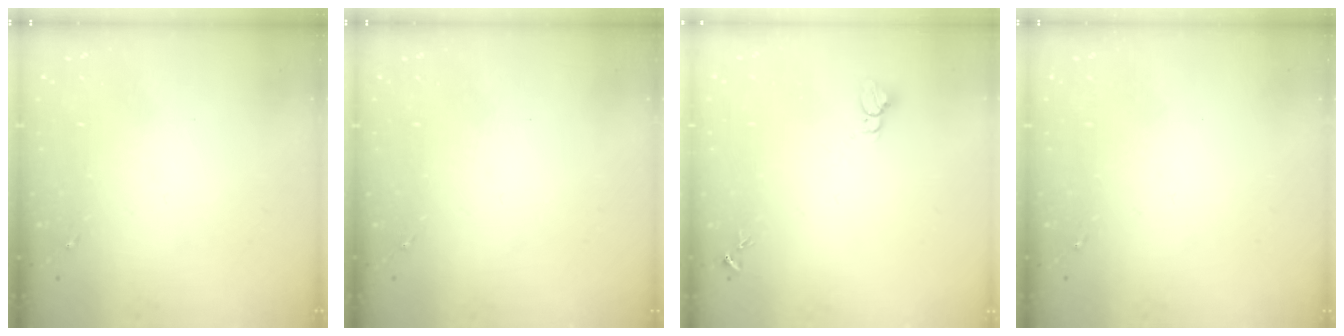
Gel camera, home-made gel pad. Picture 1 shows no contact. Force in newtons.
{"total": 0.0}
{"total": 3.2, "press": 3.2, "slide": 0.1}
{"total": 0.0}